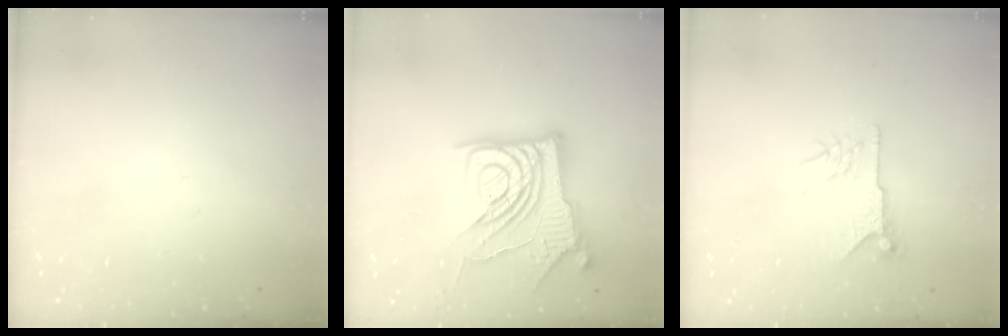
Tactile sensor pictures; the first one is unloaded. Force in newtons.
{"total": 16.5, "press": 16.4, "slide": 1.7}
{"total": 7.2, "press": 7.2, "slide": 0.2}